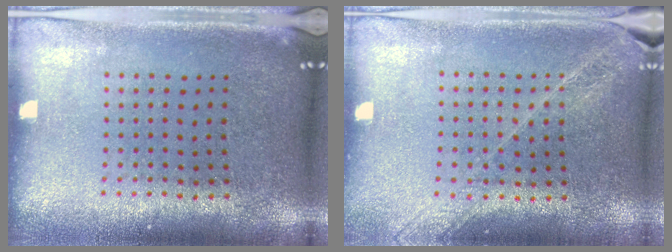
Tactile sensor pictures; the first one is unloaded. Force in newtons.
{"total": 1.6, "press": 1.5, "slide": 0.6}